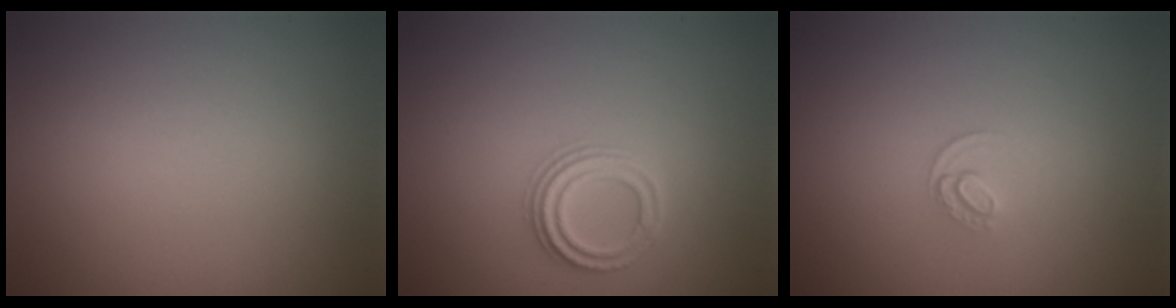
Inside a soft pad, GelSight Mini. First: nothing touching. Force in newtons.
{"total": 2.3, "press": 2.2, "slide": 0.8}
{"total": 1.0, "press": 0.6, "slide": 0.8}